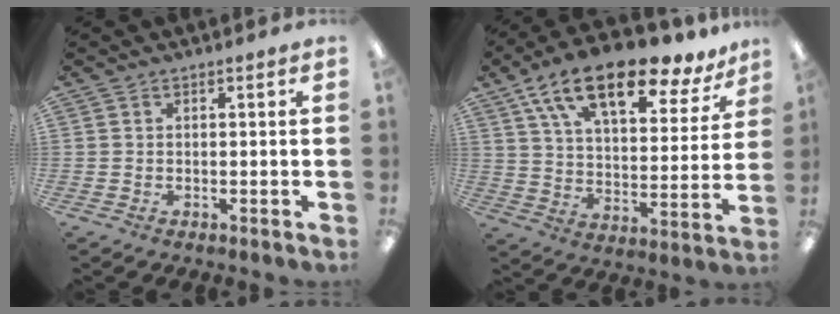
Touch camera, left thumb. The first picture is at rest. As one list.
[{"total": 18.9, "force": [13.0, 7.1, 11.7], "torque": [-0.194, -0.078, 0.221]}]